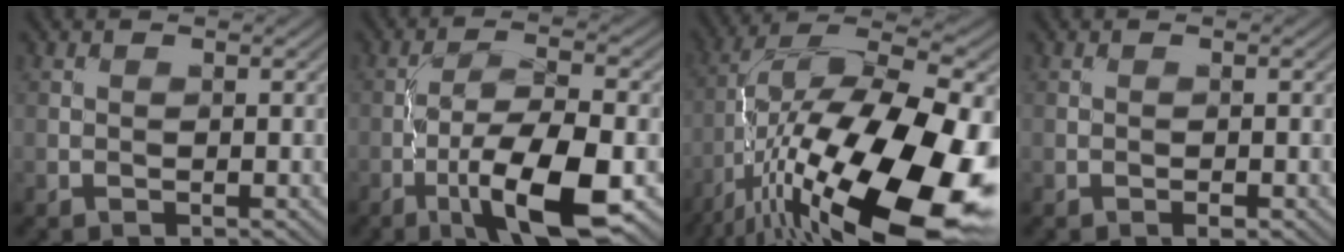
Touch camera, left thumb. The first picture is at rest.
{"total": 10.6, "force": [-4.3, 3.1, 9.1], "torque": [-0.160, -0.001, -0.079]}
{"total": 21.2, "force": [-7.9, 8.4, 17.8], "torque": [-0.321, -0.013, -0.125]}
{"total": 0.7, "force": [-0.4, 0.3, 0.5], "torque": [-0.008, 0.001, -0.008]}